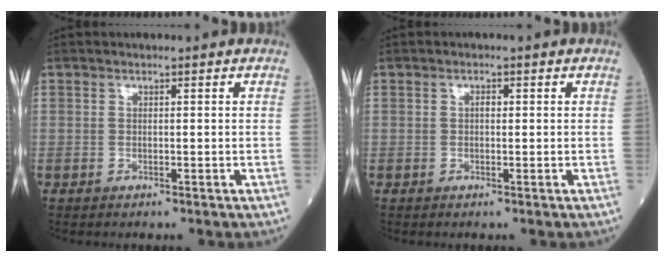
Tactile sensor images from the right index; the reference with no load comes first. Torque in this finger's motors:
{"motor_torque": [0.14, 0.01, 0.12, 0.03]}